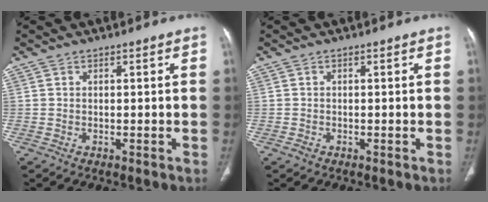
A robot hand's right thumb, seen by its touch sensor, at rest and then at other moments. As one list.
[{"total": 0.8, "force": [-0.5, 0.6, 0.3], "torque": [-0.005, 0.001, -0.010]}]